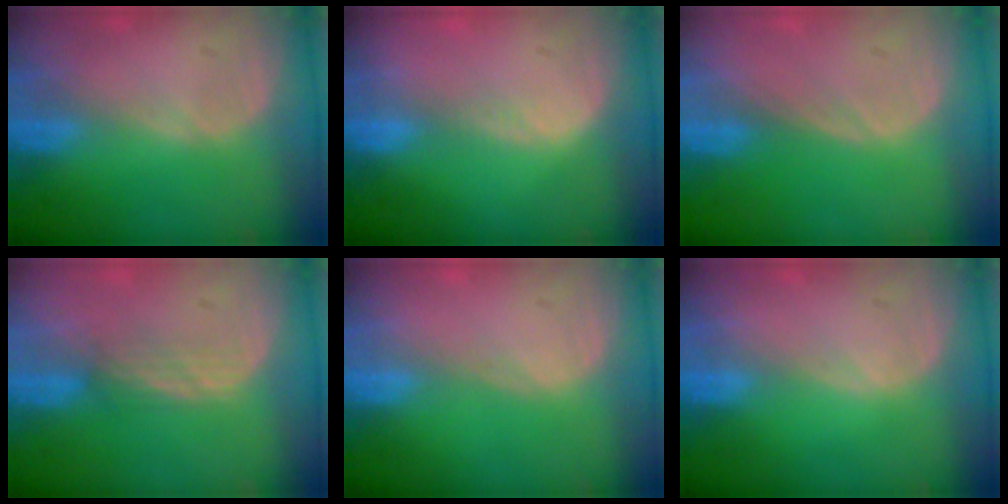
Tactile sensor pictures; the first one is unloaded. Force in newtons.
{"total": 1.1, "press": 0.7, "slide": 0.9}
{"total": 0.0}
{"total": 2.3, "press": 2.2, "slide": 0.6}
{"total": 0.0}
{"total": 0.0}